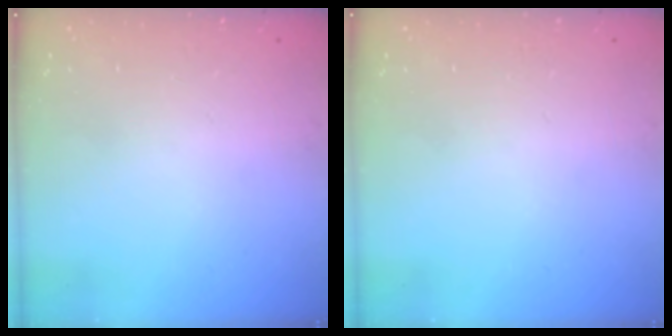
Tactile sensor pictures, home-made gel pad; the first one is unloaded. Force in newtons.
{"total": 0.0}